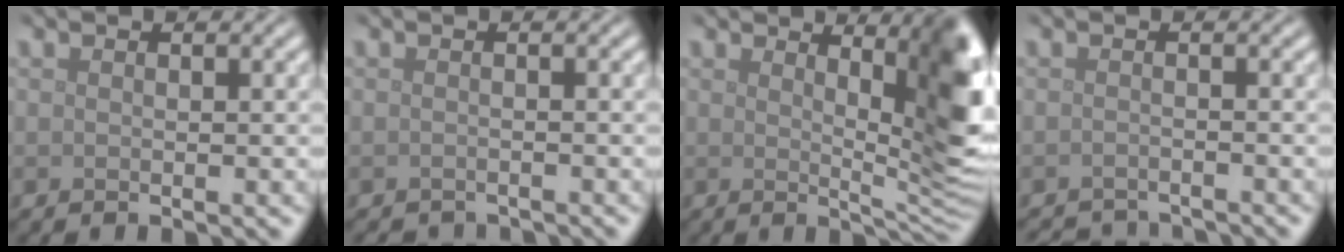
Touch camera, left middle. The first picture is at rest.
{"total": 1.6, "force": [-1.6, 0.1, 0.0], "torque": [0.005, -0.006, -0.022]}
{"total": 9.3, "force": [2.9, 2.6, 8.4], "torque": [-0.089, 0.000, 0.048]}
{"total": 3.6, "force": [-3.6, 0.4, 0.5], "torque": [-0.011, -0.004, -0.055]}